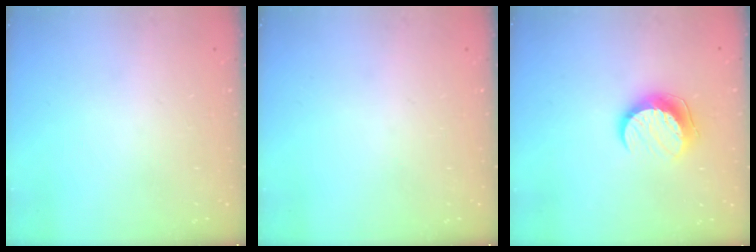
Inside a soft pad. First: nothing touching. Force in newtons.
{"total": 0.0}
{"total": 9.9, "press": 9.9, "slide": 0.1}